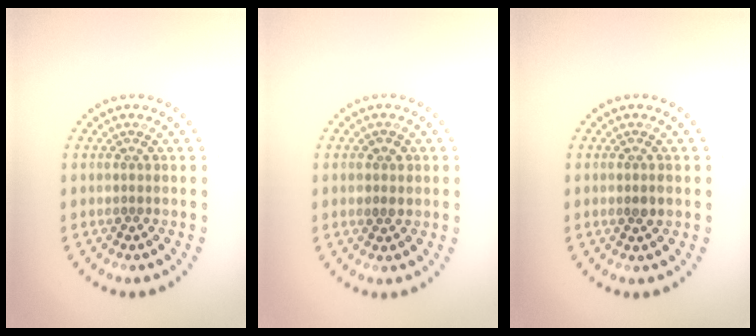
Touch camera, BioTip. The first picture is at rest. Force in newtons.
{"total": 1.4, "press": 1.3, "slide": 0.4}
{"total": 1.3, "press": 1.2, "slide": 0.4}